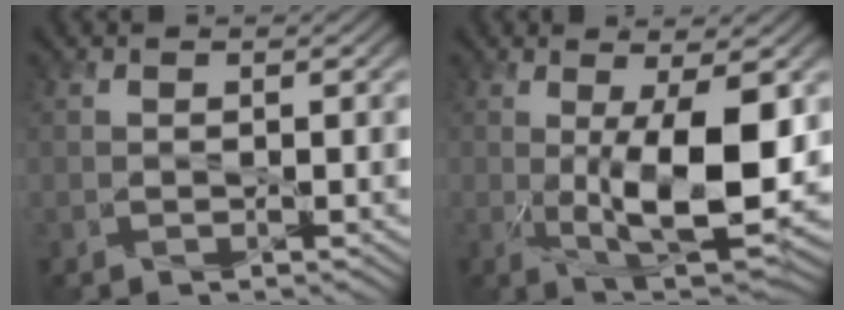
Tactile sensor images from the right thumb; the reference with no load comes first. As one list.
[{"total": 10.8, "force": [-0.1, 3.5, 10.2], "torque": [-0.183, -0.016, 0.006]}]